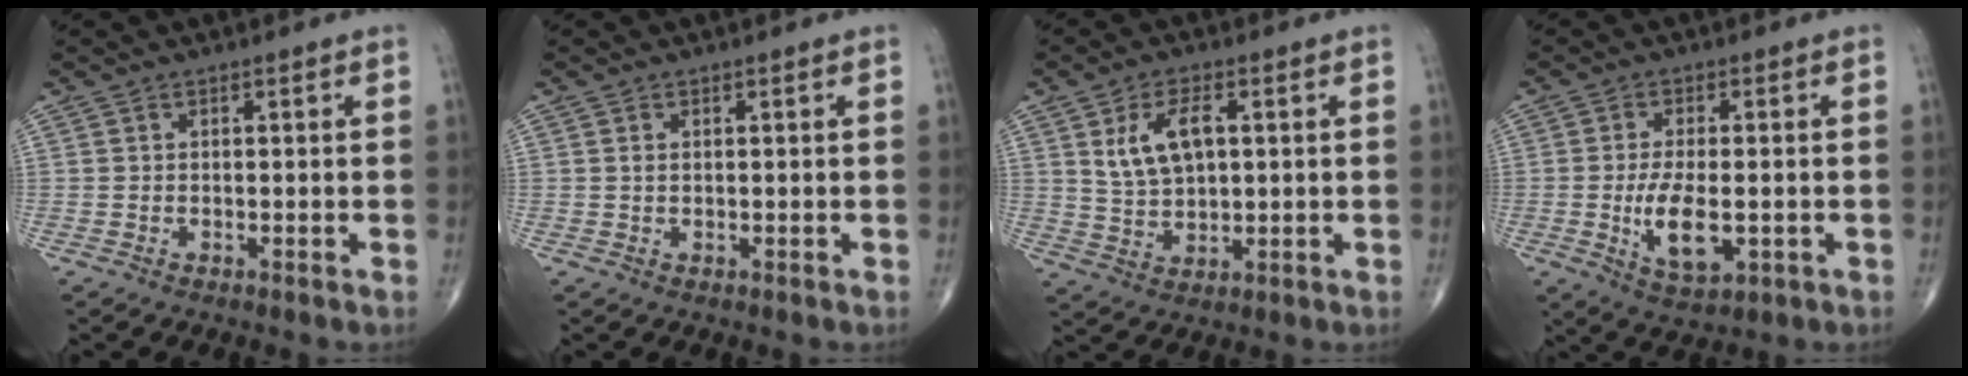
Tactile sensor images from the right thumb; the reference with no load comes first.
{"total": 0.7, "force": [0.2, 0.4, 0.5], "torque": [-0.013, 0.004, 0.006]}
{"total": 8.5, "force": [2.3, 4.5, 6.8], "torque": [-0.118, -0.002, 0.050]}
{"total": 8.8, "force": [-1.7, 4.0, 7.7], "torque": [-0.133, -0.011, -0.023]}